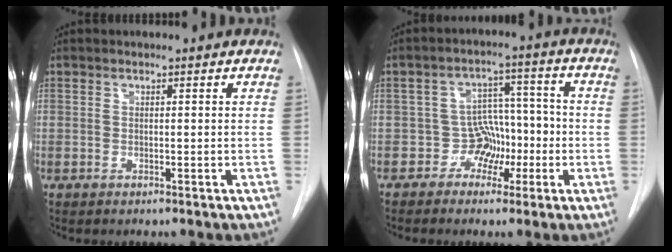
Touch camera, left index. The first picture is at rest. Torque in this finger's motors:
{"motor_torque": [-0.02, 0.41, -0.01, -0.03]}